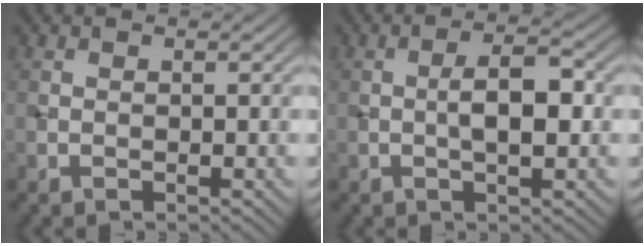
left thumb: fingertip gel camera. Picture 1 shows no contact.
{"total": 4.3, "force": [-0.3, 1.5, 4.0], "torque": [-0.069, 0.009, -0.009]}